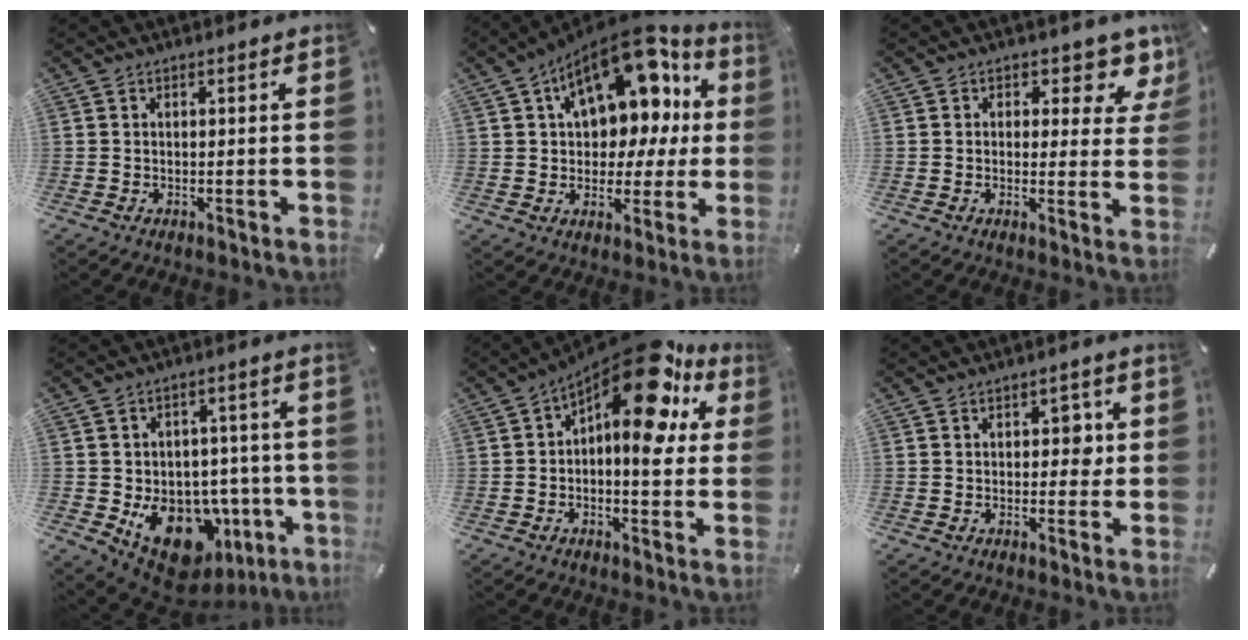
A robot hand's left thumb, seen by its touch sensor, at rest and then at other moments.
{"total": 18.3, "force": [9.2, 10.8, 11.5], "torque": [-0.169, -0.062, 0.159]}
{"total": 6.2, "force": [3.9, 3.8, 3.1], "torque": [-0.021, -0.030, 0.061]}
{"total": 16.4, "force": [-5.6, 12.2, 9.4], "torque": [-0.120, 0.018, -0.074]}
{"total": 18.8, "force": [9.2, 7.4, 14.6], "torque": [-0.207, -0.068, 0.150]}
{"total": 4.2, "force": [0.8, 2.6, 3.2], "torque": [-0.025, -0.006, 0.001]}